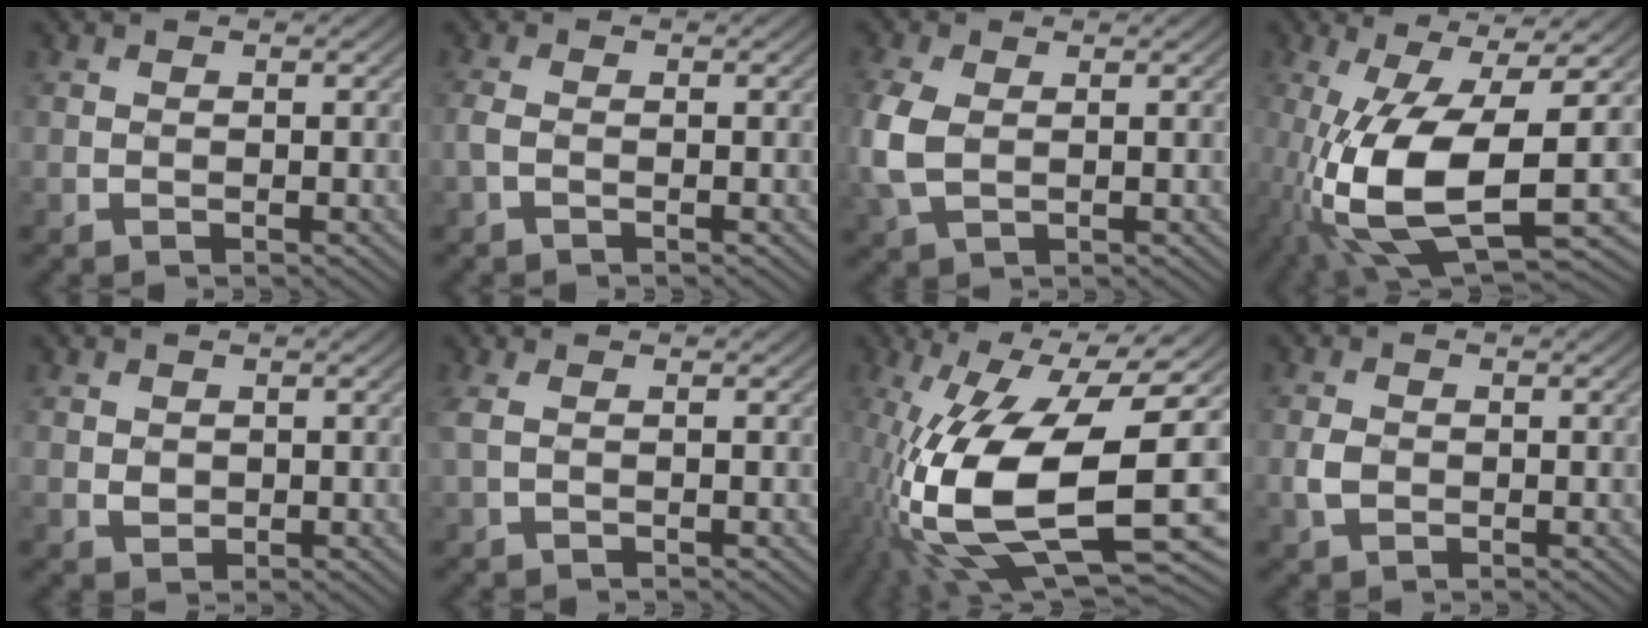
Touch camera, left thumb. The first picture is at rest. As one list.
[{"total": 1.8, "force": [-0.8, 1.0, 1.3], "torque": [-0.042, 0.005, -0.020]}, {"total": 6.3, "force": [0.0, 4.2, 4.6], "torque": [-0.157, 0.002, -0.003]}, {"total": 15.1, "force": [-5.0, 5.4, 13.1], "torque": [-0.275, -0.021, -0.088]}, {"total": 1.5, "force": [0.4, 1.3, 0.7], "torque": [-0.030, -0.001, 0.004]}, {"total": 2.0, "force": [0.3, 0.9, 1.7], "torque": [-0.051, 0.004, 0.005]}, {"total": 18.7, "force": [-6.0, 6.7, 16.3], "torque": [-0.315, -0.009, -0.113]}, {"total": 2.2, "force": [-0.8, 1.7, 1.2], "torque": [-0.039, 0.001, -0.016]}]